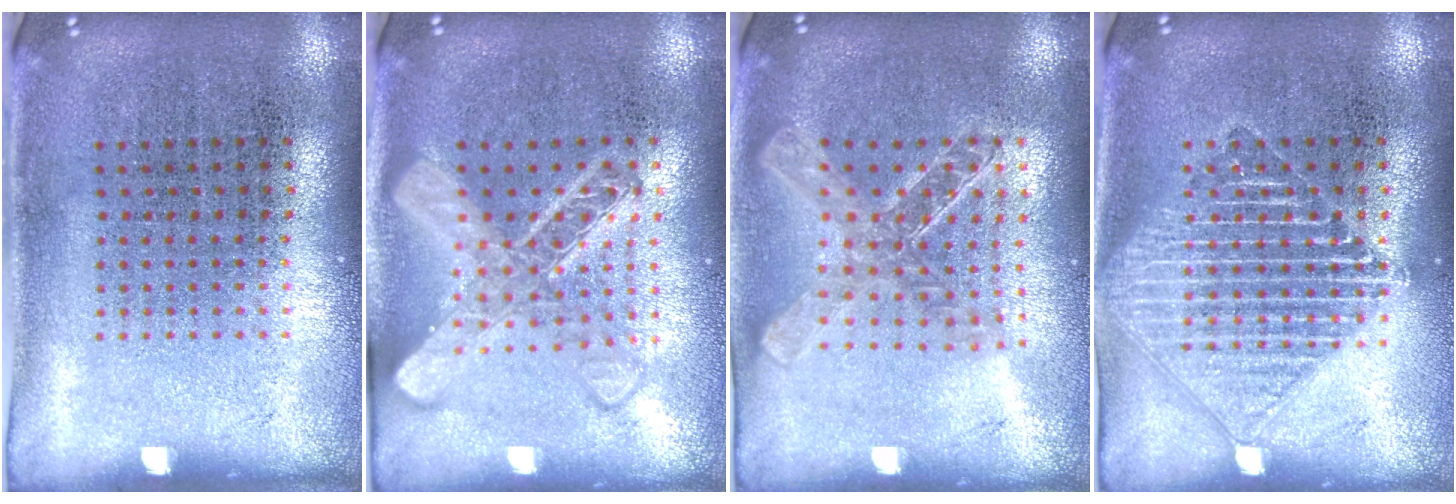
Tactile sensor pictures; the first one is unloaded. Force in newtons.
{"total": 2.7, "press": 2.6, "slide": 0.5}
{"total": 1.7, "press": 1.5, "slide": 0.8}
{"total": 3.4, "press": 3.3, "slide": 0.5}